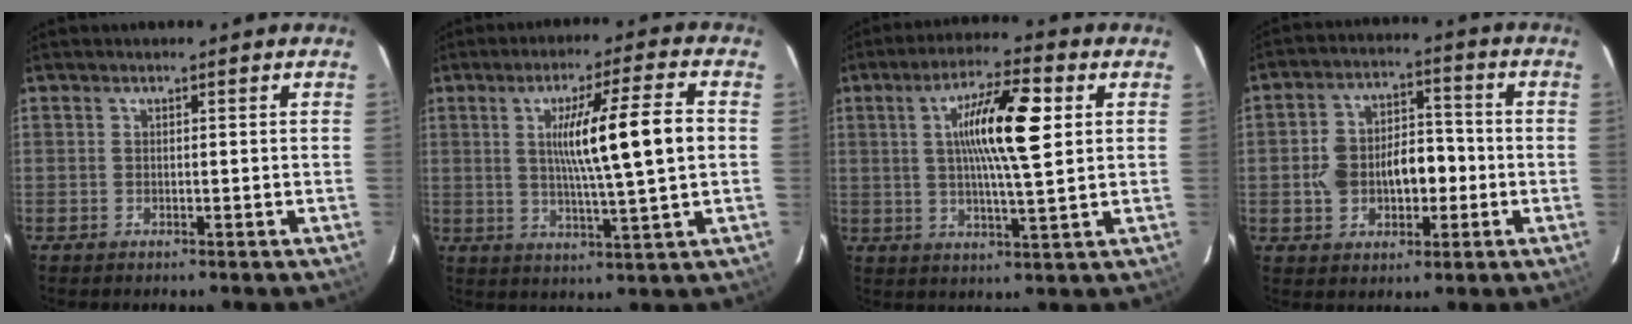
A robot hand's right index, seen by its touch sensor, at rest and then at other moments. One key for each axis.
{"total": 12.3, "fx": 1.3, "fy": -0.4, "fz": 12.3, "tx": -0.201, "ty": 0.004, "tz": 0.025}
{"total": 12.1, "fx": 2.6, "fy": 1.2, "fz": 11.8, "tx": -0.206, "ty": 0.011, "tz": 0.042}
{"total": 10.5, "fx": -1.5, "fy": 6.1, "fz": 8.4, "tx": -0.146, "ty": 0.028, "tz": -0.019}